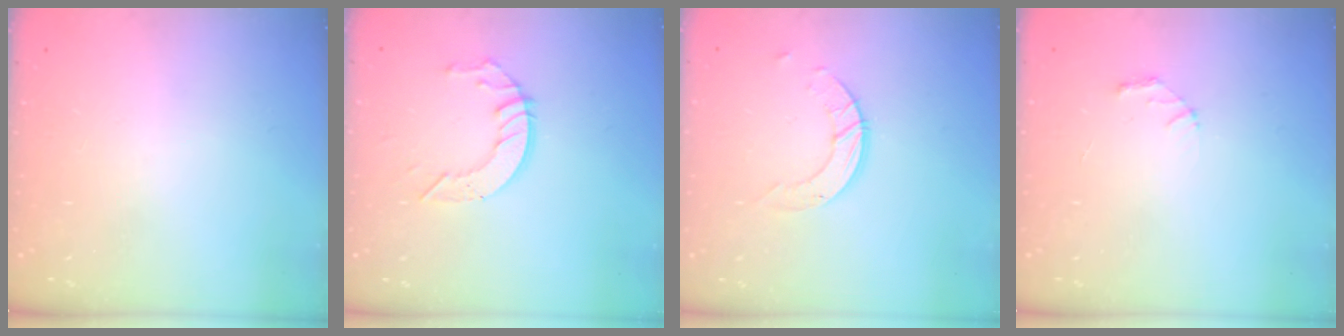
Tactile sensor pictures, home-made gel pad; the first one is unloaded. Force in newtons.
{"total": 6.7, "press": 6.7, "slide": 0.3}
{"total": 5.9, "press": 5.9, "slide": 0.5}
{"total": 1.9, "press": 1.9, "slide": 0.2}